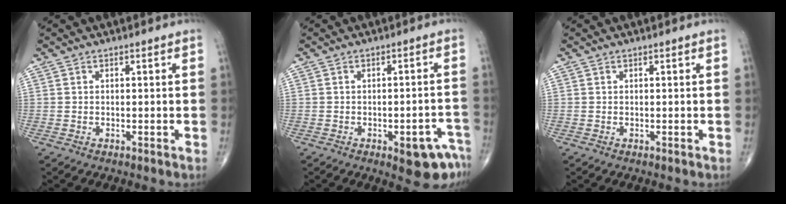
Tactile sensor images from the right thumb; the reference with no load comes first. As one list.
[{"total": 8.1, "force": [-4.5, 3.1, 6.1], "torque": [-0.052, 0.026, -0.049]}, {"total": 0.0}]